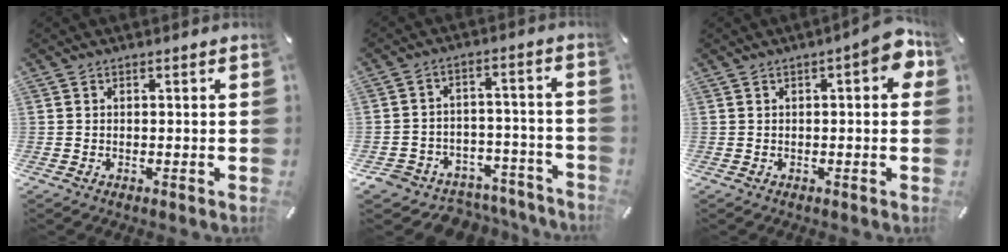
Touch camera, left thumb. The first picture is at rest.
{"total": 6.7, "force": [-4.1, 5.2, 1.3], "torque": [-0.015, 0.026, -0.067]}
{"total": 6.9, "force": [1.8, 2.5, 6.2], "torque": [-0.076, -0.007, 0.023]}